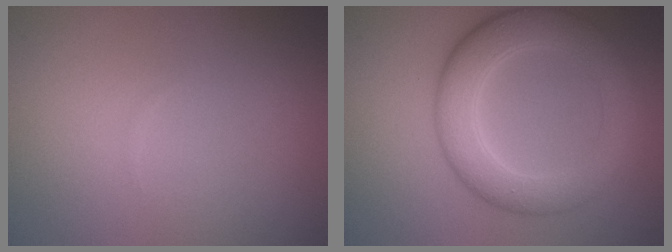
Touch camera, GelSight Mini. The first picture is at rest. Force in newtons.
{"total": 6.2, "press": 6.1, "slide": 0.4}